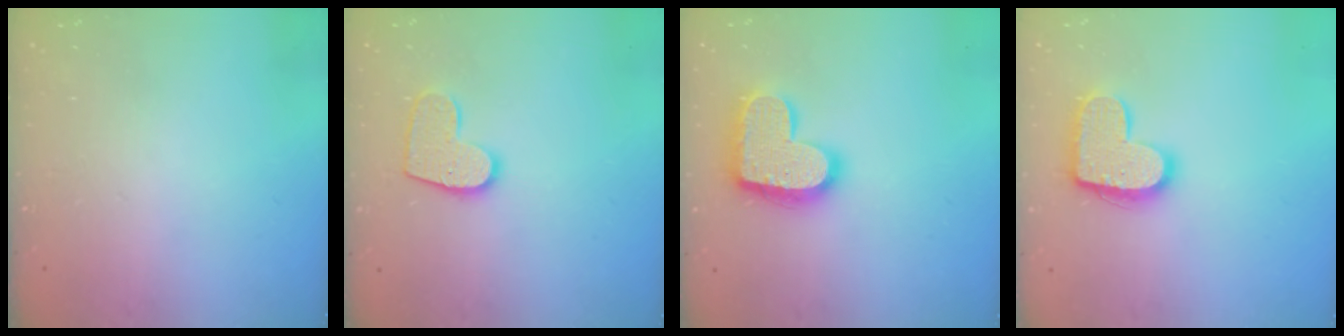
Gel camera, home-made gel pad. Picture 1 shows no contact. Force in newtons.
{"total": 11.3, "press": 11.3, "slide": 0.7}
{"total": 17.5, "press": 17.5, "slide": 1.0}
{"total": 14.6, "press": 14.6, "slide": 0.8}